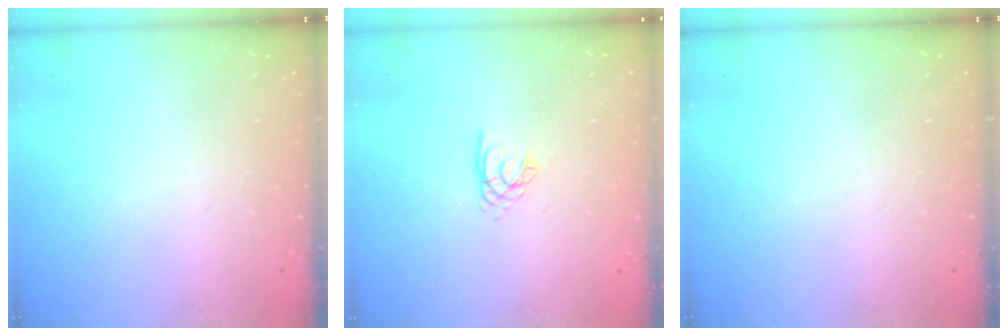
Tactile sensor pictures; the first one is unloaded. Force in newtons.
{"total": 2.2, "press": 2.2, "slide": 0.2}
{"total": 0.0}